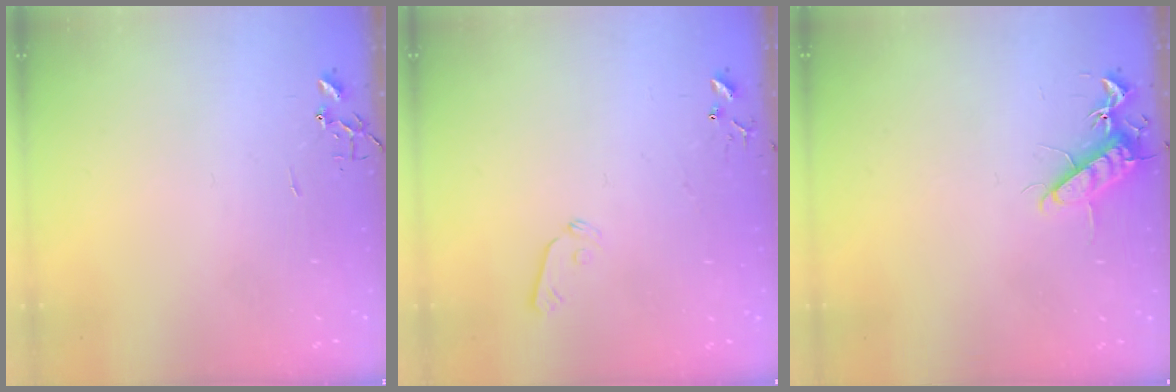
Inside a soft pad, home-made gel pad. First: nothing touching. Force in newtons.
{"total": 5.9, "press": 5.8, "slide": 0.6}
{"total": 11.3, "press": 11.3, "slide": 0.7}